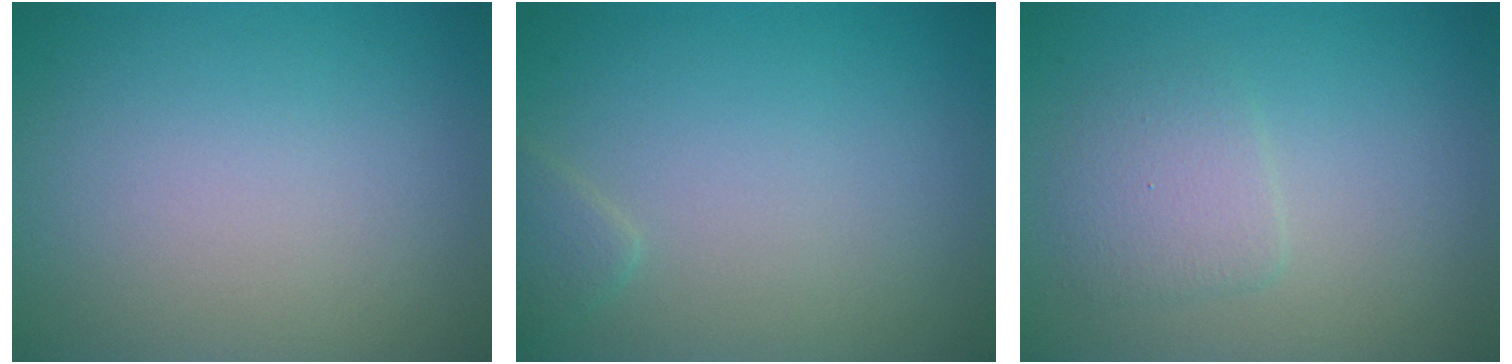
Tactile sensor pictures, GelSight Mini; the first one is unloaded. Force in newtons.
{"total": 1.1, "press": 1.1, "slide": 0.1}
{"total": 2.3, "press": 2.3, "slide": 0.1}